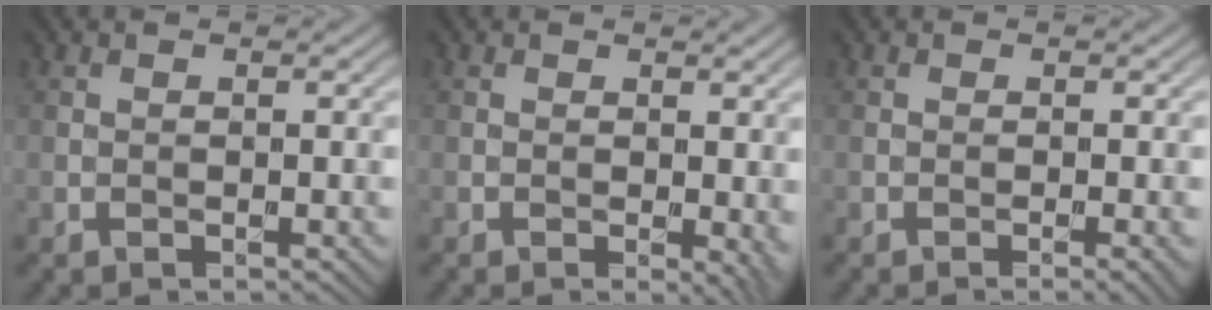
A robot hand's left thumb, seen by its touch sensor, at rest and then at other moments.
{"total": 2.6, "force": [-0.1, 1.1, 2.3], "torque": [-0.026, -0.005, -0.001]}
{"total": 1.5, "force": [-0.6, 0.1, 1.4], "torque": [-0.019, 0.000, -0.010]}